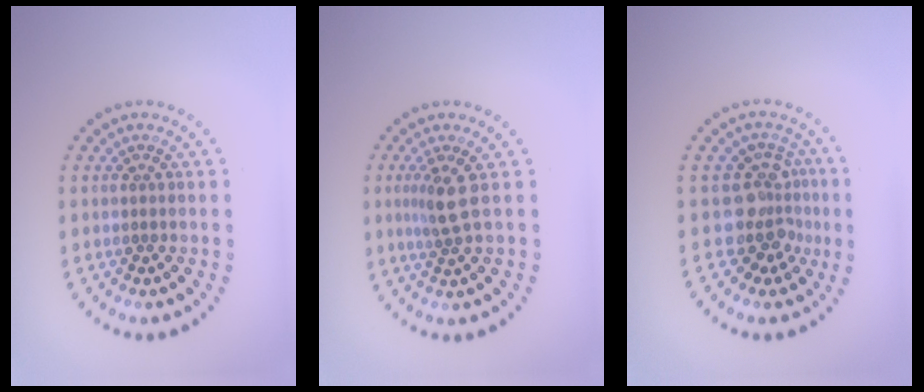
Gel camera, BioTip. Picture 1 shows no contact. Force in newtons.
{"total": 2.2, "press": 1.6, "slide": 1.5}
{"total": 3.7, "press": 2.7, "slide": 2.5}